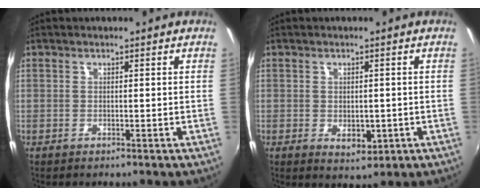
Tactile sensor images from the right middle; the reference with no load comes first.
{"total": 3.8, "force": [-0.8, 2.5, 2.7], "torque": [-0.043, -0.009, -0.008]}